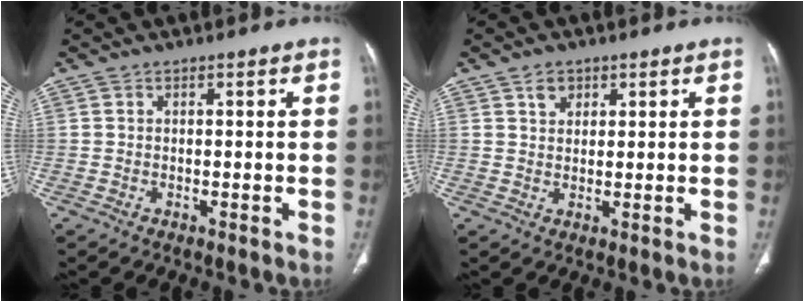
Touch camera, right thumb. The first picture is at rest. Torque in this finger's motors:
{"motor_torque": [-0.05, -0.25, -0.13, -0.26, 0.00]}